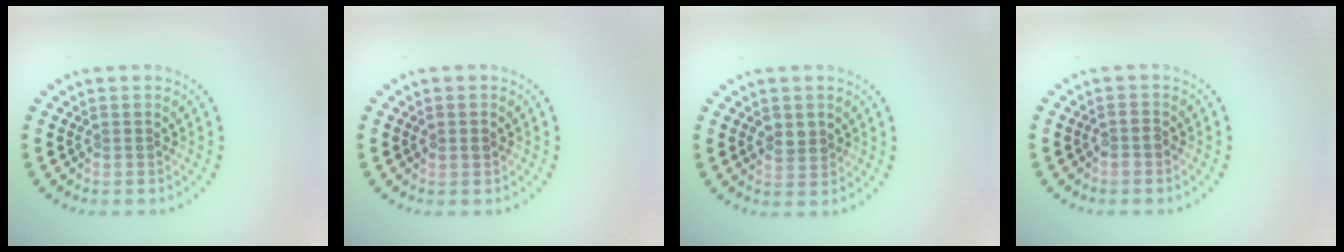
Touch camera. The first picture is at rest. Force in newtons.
{"total": 1.3, "press": 1.3, "slide": 0.1}
{"total": 1.6, "press": 1.6, "slide": 0.4}
{"total": 1.0, "press": 0.9, "slide": 0.5}